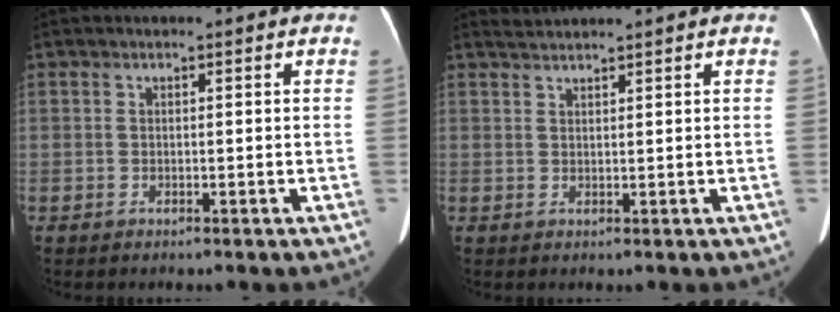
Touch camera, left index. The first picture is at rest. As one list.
[{"total": 2.2, "force": [2.2, -0.5, 0.2], "torque": [-0.007, 0.017, 0.047]}]